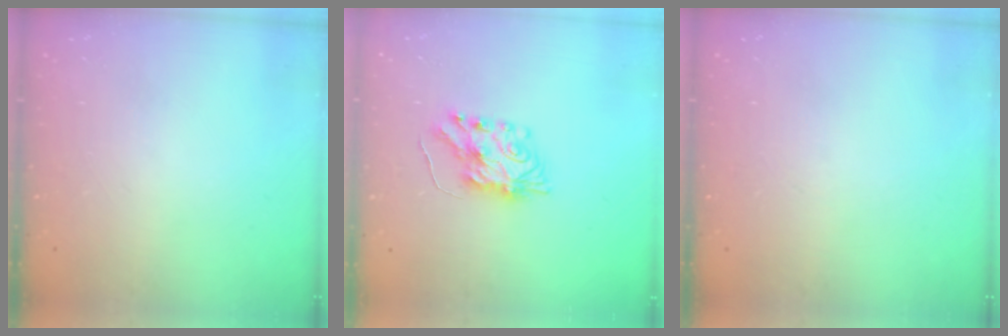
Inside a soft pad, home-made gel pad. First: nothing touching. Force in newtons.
{"total": 8.1, "press": 8.1, "slide": 0.6}
{"total": 0.0}